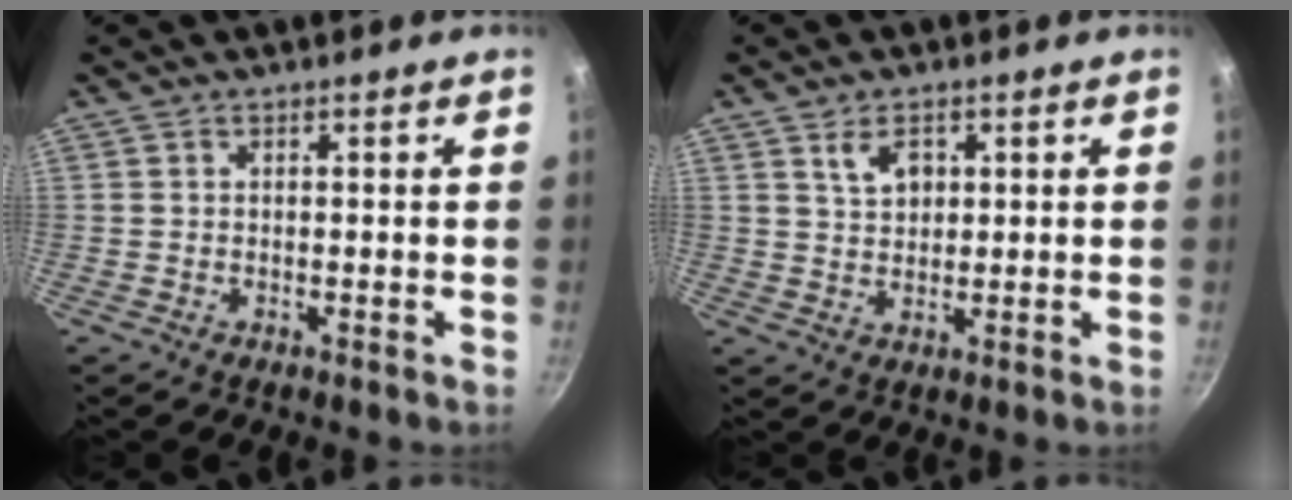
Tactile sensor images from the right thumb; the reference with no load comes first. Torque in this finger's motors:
{"motor_torque": [0.01, -0.02, 0.11, 0.17, 0.07]}